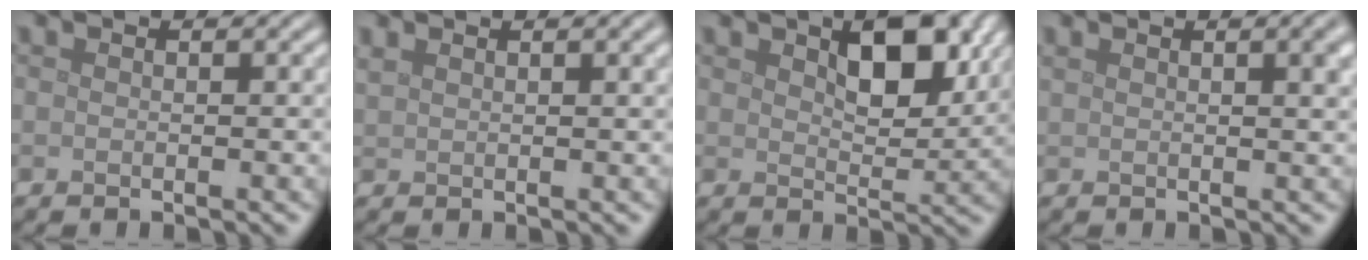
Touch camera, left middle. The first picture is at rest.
{"total": 3.1, "force": [2.0, 1.1, 2.0], "torque": [-0.030, 0.007, 0.038]}
{"total": 6.2, "force": [2.6, 3.1, 4.8], "torque": [-0.080, -0.006, 0.044]}
{"total": 5.4, "force": [2.3, 2.4, 4.2], "torque": [-0.028, 0.026, 0.013]}